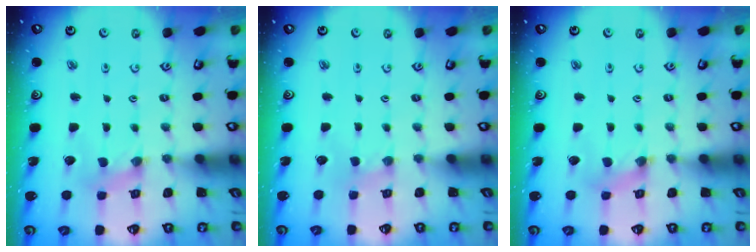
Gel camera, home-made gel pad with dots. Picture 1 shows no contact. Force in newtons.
{"total": 0.0}
{"total": 2.1, "press": 2.1, "slide": 0.3}